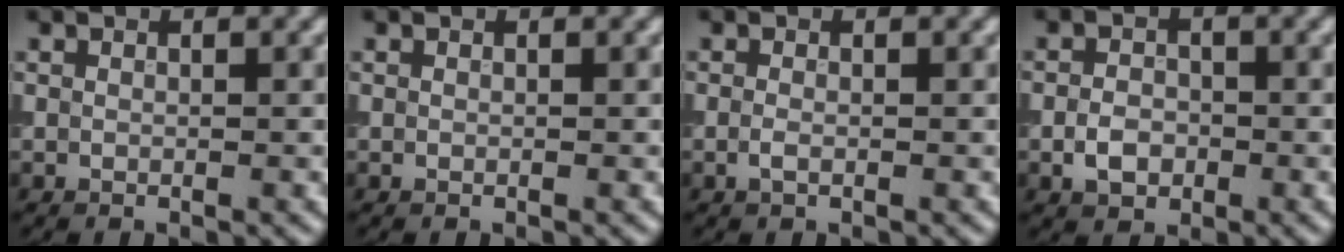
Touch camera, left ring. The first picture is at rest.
{"total": 0.0}
{"total": 0.9, "force": [-0.3, 0.5, 0.7], "torque": [-0.019, -0.003, -0.008]}
{"total": 2.6, "force": [-0.9, 1.9, 1.5], "torque": [-0.023, 0.001, -0.021]}